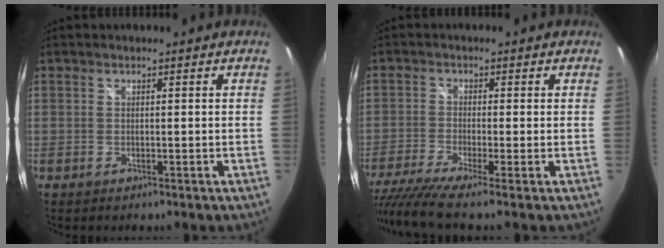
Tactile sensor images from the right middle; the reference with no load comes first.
{"total": 8.2, "force": [-6.7, -1.3, 4.4], "torque": [-0.103, -0.038, -0.128]}